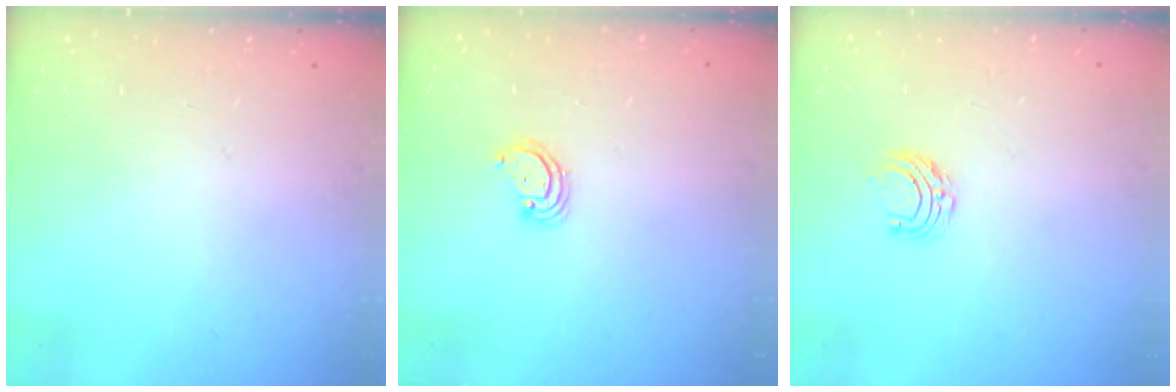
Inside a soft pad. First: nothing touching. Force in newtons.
{"total": 3.1, "press": 3.0, "slide": 0.3}
{"total": 5.0, "press": 5.0, "slide": 0.4}